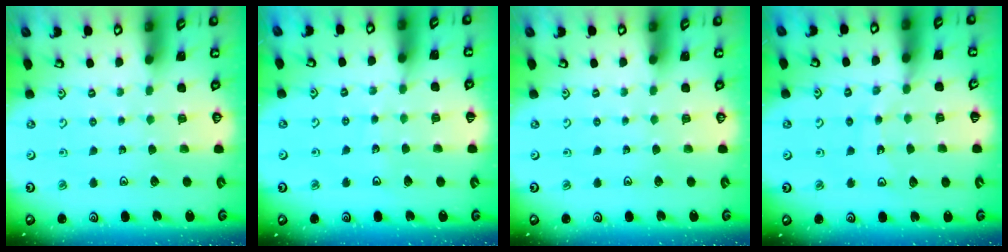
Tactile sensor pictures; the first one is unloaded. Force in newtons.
{"total": 3.6, "press": 3.5, "slide": 0.4}
{"total": 0.0}
{"total": 10.3, "press": 10.2, "slide": 1.2}